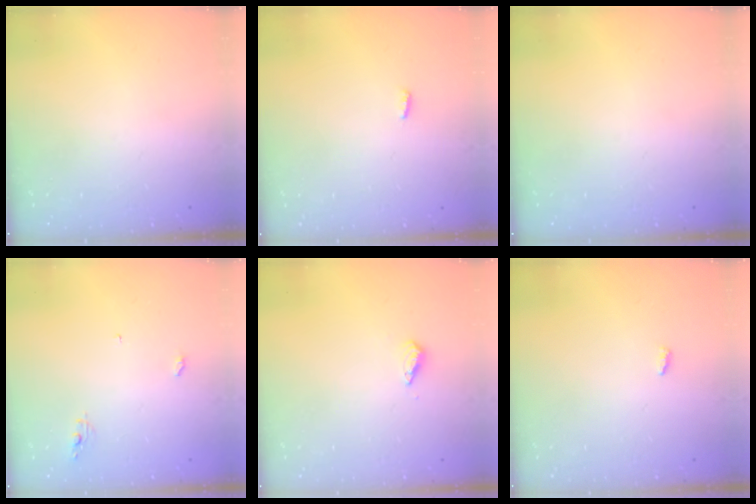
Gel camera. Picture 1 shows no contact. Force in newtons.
{"total": 3.0, "press": 2.9, "slide": 0.8}
{"total": 0.0}
{"total": 4.1, "press": 4.1, "slide": 0.3}
{"total": 4.2, "press": 4.1, "slide": 1.0}
{"total": 2.7, "press": 2.7, "slide": 0.2}